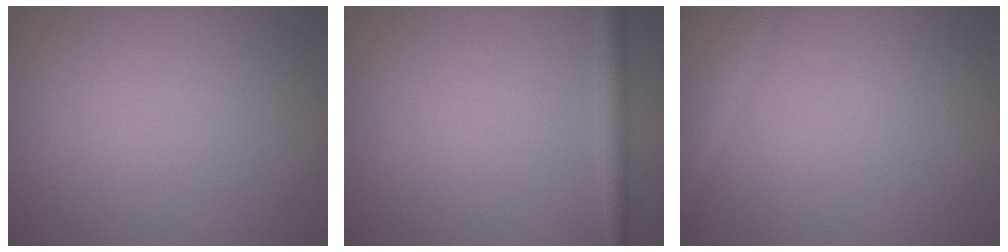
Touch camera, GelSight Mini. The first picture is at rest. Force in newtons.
{"total": 1.9, "press": 1.9, "slide": 0.1}
{"total": 1.3, "press": 1.3, "slide": 0.0}